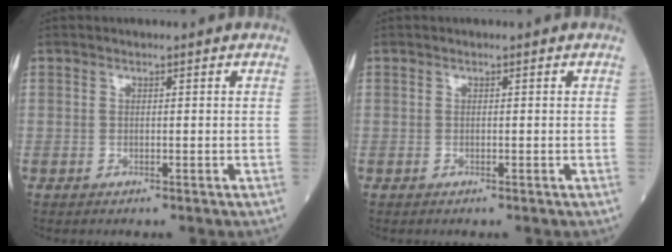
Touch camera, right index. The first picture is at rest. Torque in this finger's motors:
{"motor_torque": [0.01, 0.01, 0.00, -0.01]}